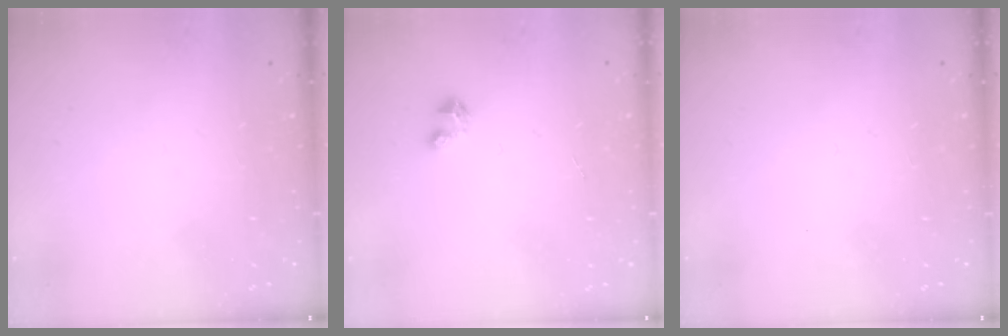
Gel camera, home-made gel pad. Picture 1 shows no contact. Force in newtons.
{"total": 2.8, "press": 2.8, "slide": 0.1}
{"total": 0.0}